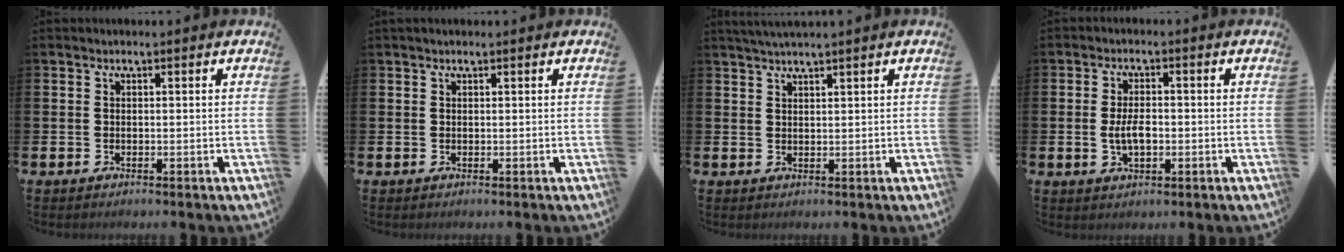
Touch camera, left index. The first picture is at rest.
{"total": 0.6, "force": [0.5, 0.1, 0.2], "torque": [-0.003, 0.001, 0.009]}
{"total": 2.0, "force": [1.9, -0.3, 0.5], "torque": [-0.016, -0.001, 0.037]}
{"total": 3.8, "force": [-0.3, 2.0, 3.3], "torque": [-0.053, 0.001, -0.008]}